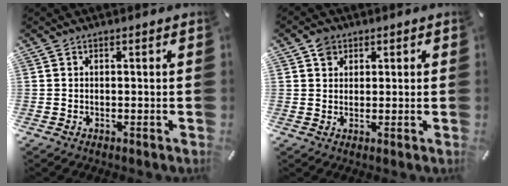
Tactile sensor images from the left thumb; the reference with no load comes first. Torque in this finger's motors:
{"motor_torque": [0.20, -0.02, 0.04, -0.47, -0.01]}